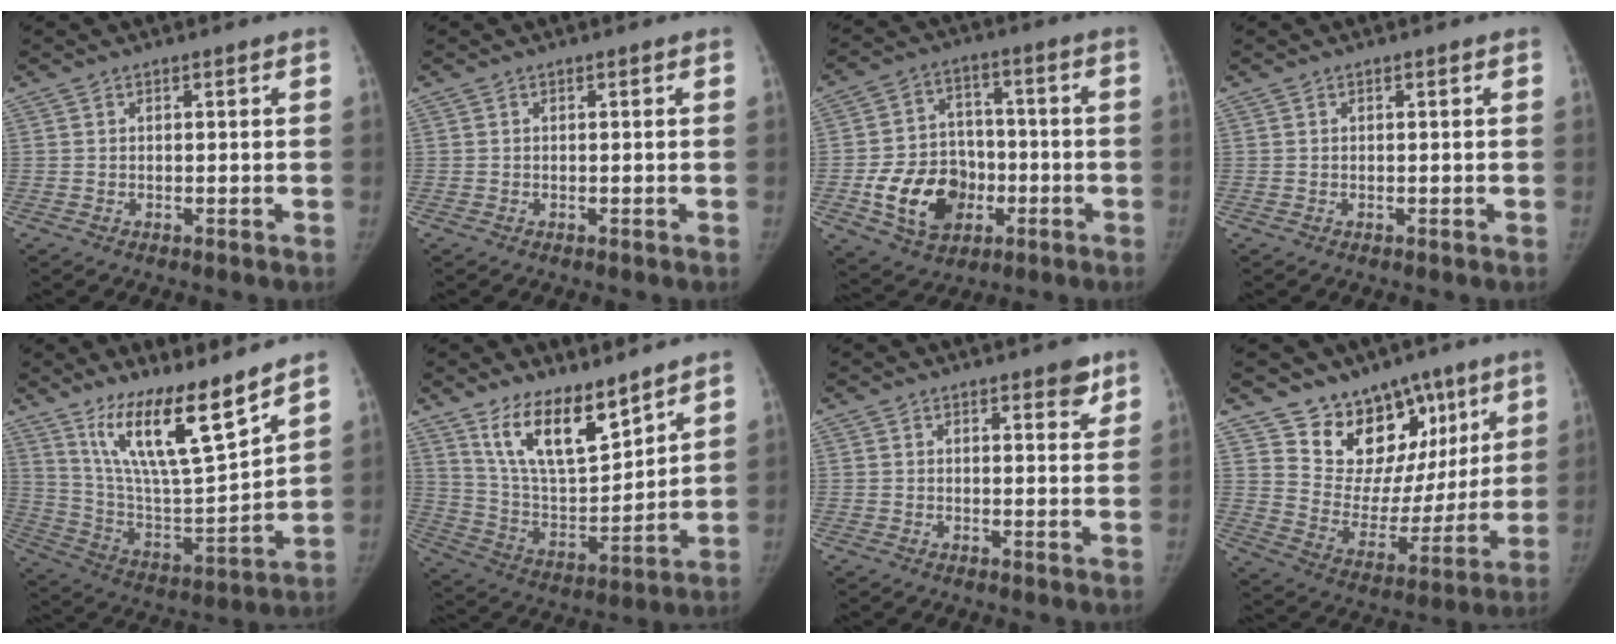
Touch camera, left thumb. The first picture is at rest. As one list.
[{"total": 0.0}, {"total": 15.0, "force": [-4.4, 11.4, 8.6], "torque": [-0.109, 0.022, -0.065]}, {"total": 0.0}, {"total": 18.2, "force": [12.6, 3.2, 12.7], "torque": [-0.194, -0.080, 0.238]}, {"total": 15.2, "force": [10.8, 5.5, 9.2], "torque": [-0.125, -0.074, 0.211]}, {"total": 3.4, "force": [2.3, 1.4, 2.1], "torque": [-0.009, -0.011, 0.025]}, {"total": 18.0, "force": [11.3, 11.9, 7.3], "torque": [-0.035, -0.053, 0.193]}]